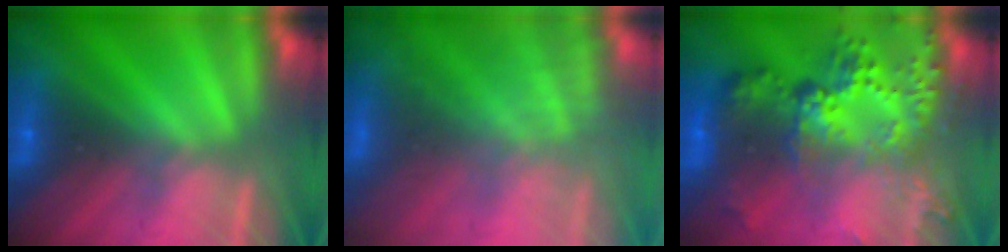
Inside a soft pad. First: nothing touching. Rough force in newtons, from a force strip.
{"total": 7.3}
{"total": 6.3}